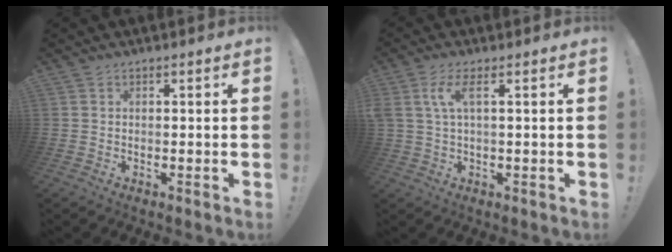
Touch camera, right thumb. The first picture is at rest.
{"total": 5.4, "force": [1.7, 1.3, 4.9], "torque": [-0.098, -0.005, 0.027]}